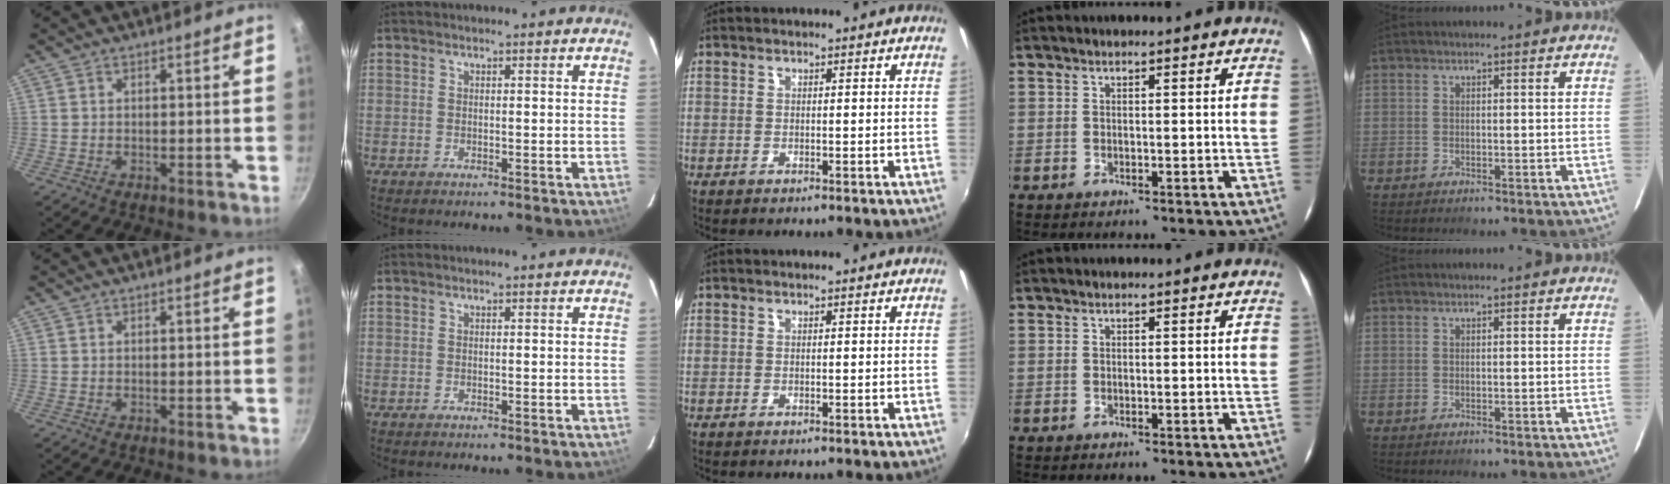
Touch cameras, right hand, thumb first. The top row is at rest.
{}